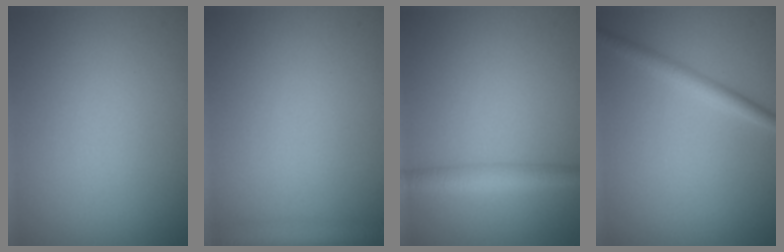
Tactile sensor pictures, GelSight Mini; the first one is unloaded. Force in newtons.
{"total": 2.4, "press": 2.4, "slide": 0.1}
{"total": 2.3, "press": 2.3, "slide": 0.1}
{"total": 2.1, "press": 2.1, "slide": 0.1}